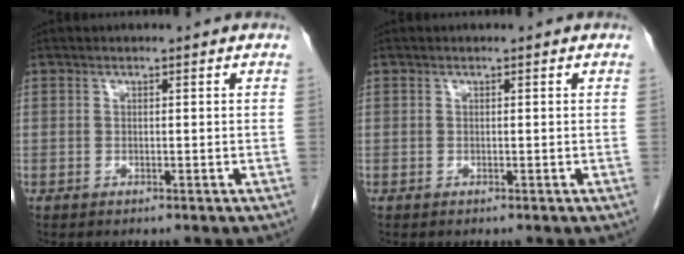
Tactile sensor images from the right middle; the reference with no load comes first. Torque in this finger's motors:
{"motor_torque": [0.00, 0.00, 0.02, -0.01]}